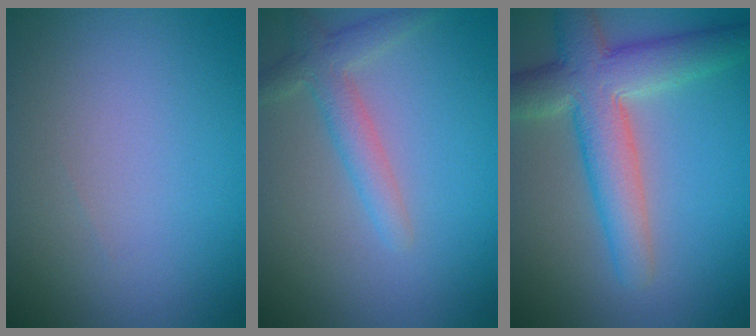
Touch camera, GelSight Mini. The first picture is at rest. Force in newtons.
{"total": 2.8, "press": 2.8, "slide": 0.3}
{"total": 7.0, "press": 7.0, "slide": 0.4}